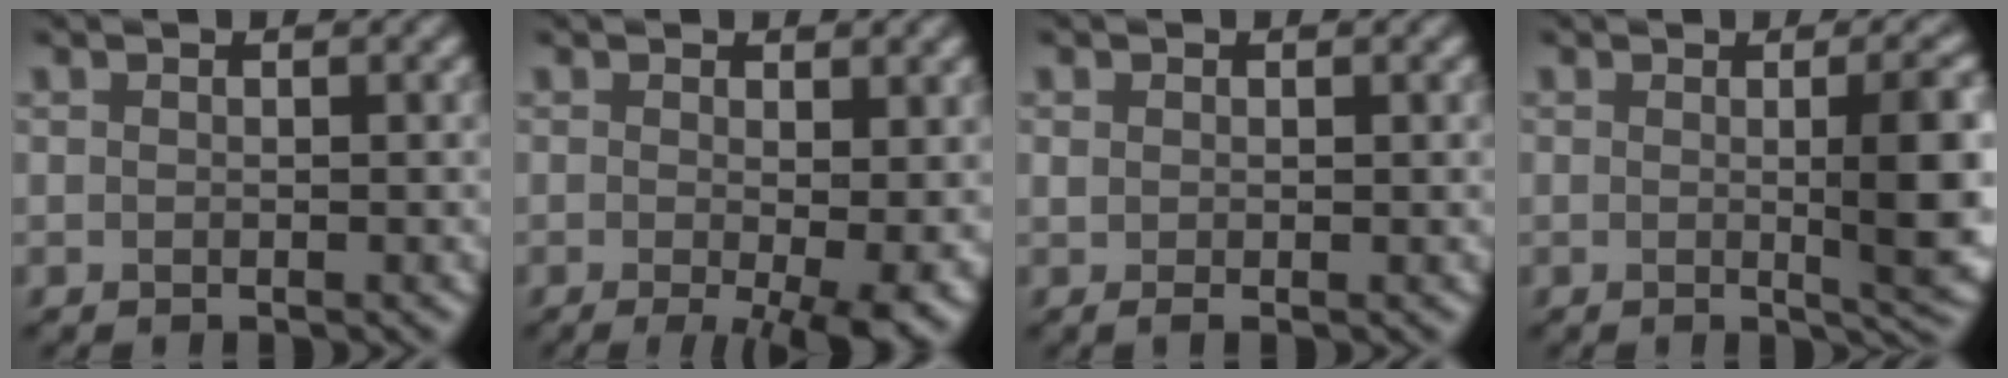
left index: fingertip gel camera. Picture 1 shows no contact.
{"total": 4.9, "force": [-0.7, 1.0, 4.7], "torque": [-0.069, -0.017, -0.007]}
{"total": 0.7, "force": [0.0, 0.3, 0.7], "torque": [-0.014, -0.002, 0.000]}
{"total": 6.0, "force": [0.2, 1.3, 5.9], "torque": [-0.073, -0.001, 0.001]}